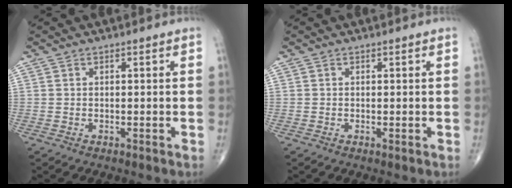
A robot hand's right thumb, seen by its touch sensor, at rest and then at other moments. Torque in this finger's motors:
{"motor_torque": [-0.40, 0.34, -0.12, -0.01, -0.01]}